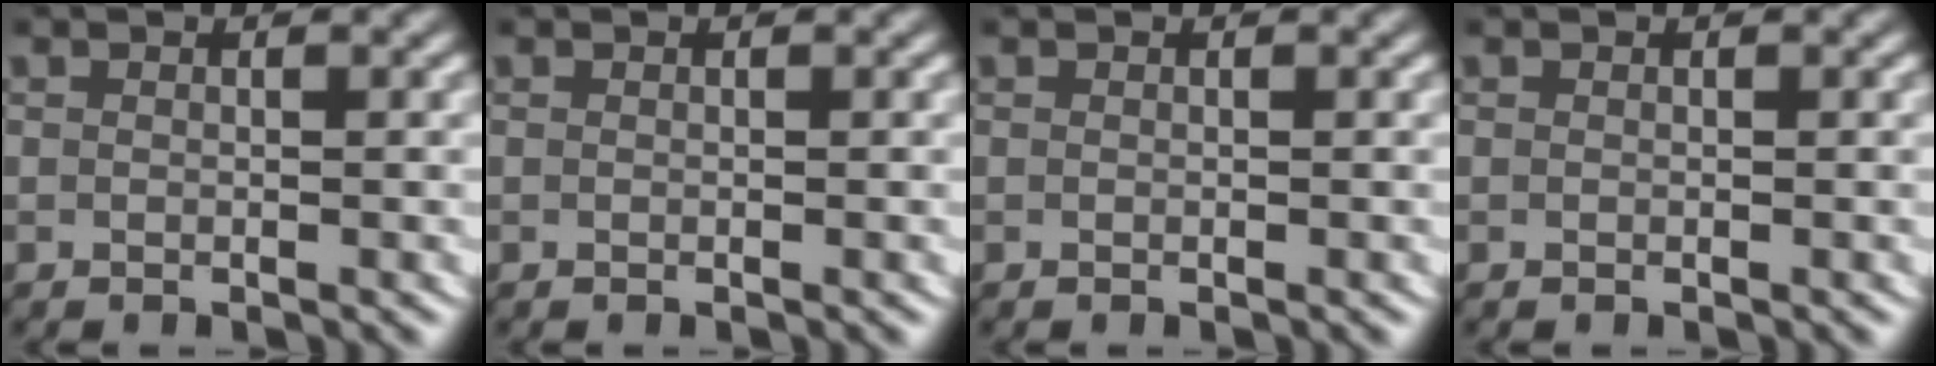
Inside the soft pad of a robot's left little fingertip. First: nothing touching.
{"total": 0.0}
{"total": 0.0}
{"total": 0.0}